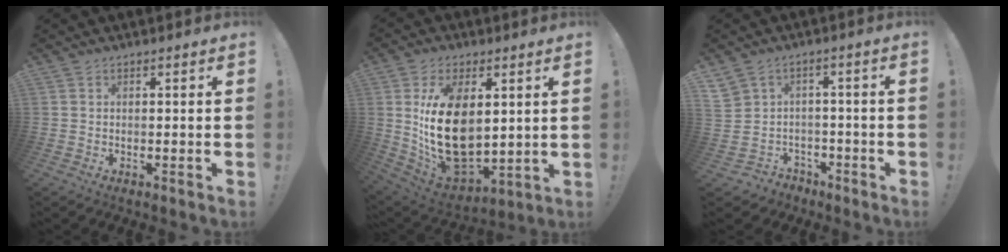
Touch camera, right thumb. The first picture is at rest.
{"total": 21.6, "force": [3.4, 13.4, 16.6], "torque": [-0.313, -0.036, 0.070]}
{"total": 5.9, "force": [-0.5, 5.8, 0.6], "torque": [-0.032, 0.004, 0.001]}